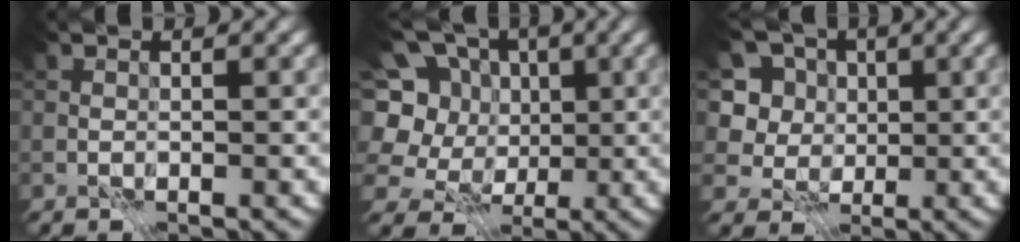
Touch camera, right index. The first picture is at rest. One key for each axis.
{"total": 10.0, "fx": 1.9, "fy": 8.5, "fz": 4.8, "tx": -0.117, "ty": 0.030, "tz": 0.002}
{"total": 7.8, "fx": 2.7, "fy": 6.7, "fz": 3.0, "tx": -0.067, "ty": 0.003, "tz": 0.040}